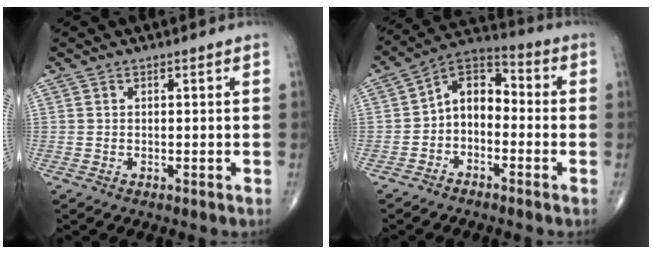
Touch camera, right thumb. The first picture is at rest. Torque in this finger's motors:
{"motor_torque": [-0.21, 0.87, 0.30, -0.26, 0.19]}